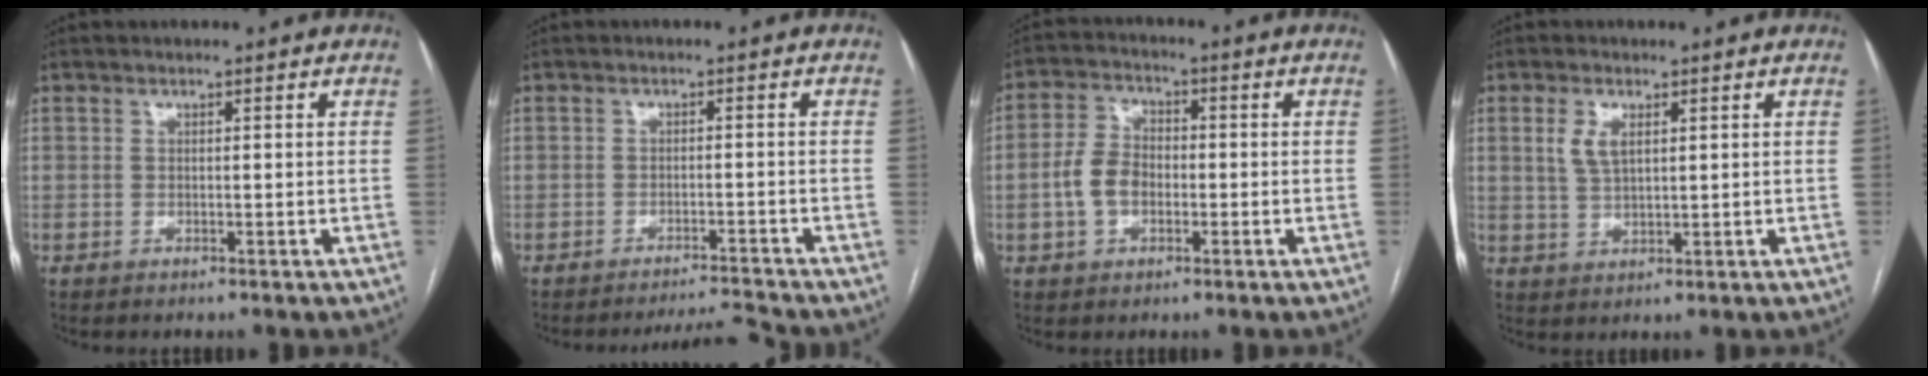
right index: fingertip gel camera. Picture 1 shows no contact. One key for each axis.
{"total": 4.1, "fx": -3.7, "fy": -1.6, "fz": -0.5, "tx": 0.004, "ty": -0.002, "tz": -0.056}
{"total": 6.5, "fx": -1.3, "fy": 4.4, "fz": 4.6, "tx": -0.105, "ty": 0.017, "tz": -0.026}
{"total": 3.8, "fx": 1.5, "fy": 1.7, "fz": 3.1, "tx": -0.069, "ty": 0.003, "tz": 0.033}